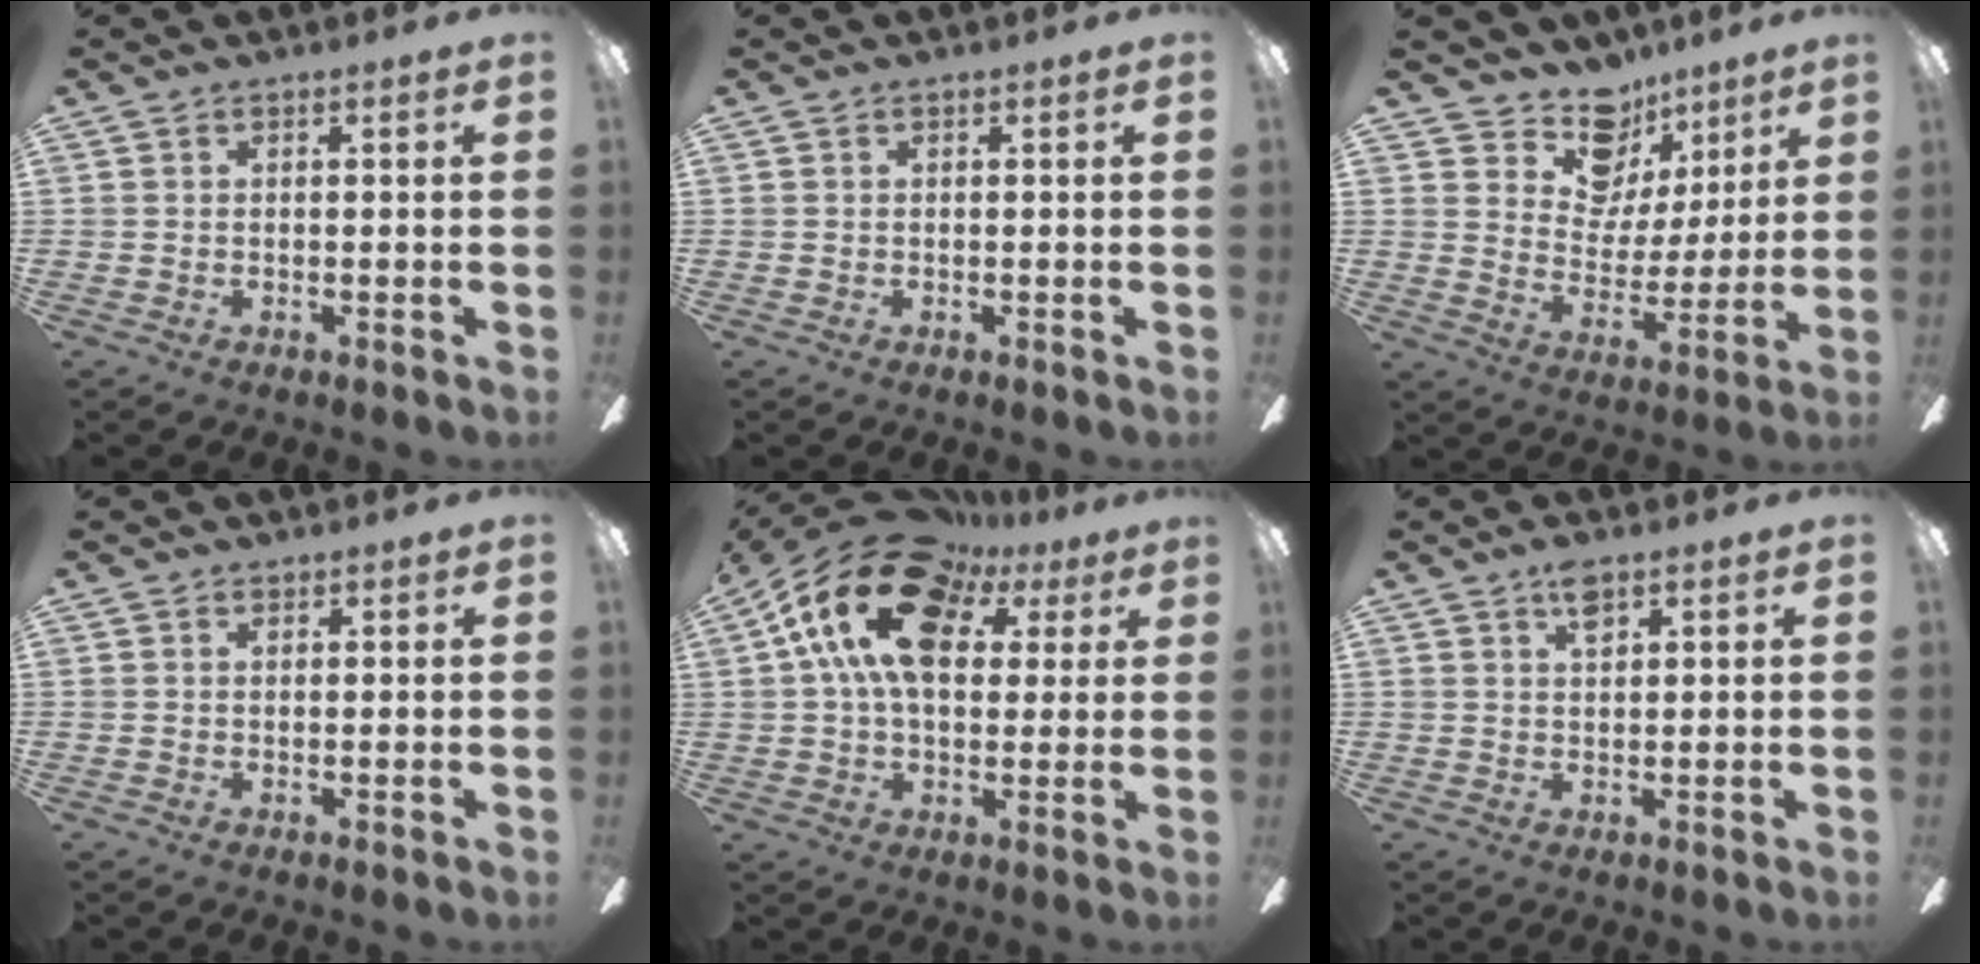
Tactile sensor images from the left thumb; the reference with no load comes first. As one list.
[{"total": 0.0}, {"total": 12.5, "force": [9.1, 8.0, 3.3], "torque": [-0.066, -0.067, 0.177]}, {"total": 0.6, "force": [0.4, 0.3, 0.2], "torque": [-0.005, 0.000, 0.010]}, {"total": 20.3, "force": [8.6, 12.4, 13.5], "torque": [-0.259, -0.021, 0.150]}, {"total": 3.7, "force": [2.3, 1.6, 2.4], "torque": [-0.040, -0.002, 0.037]}]